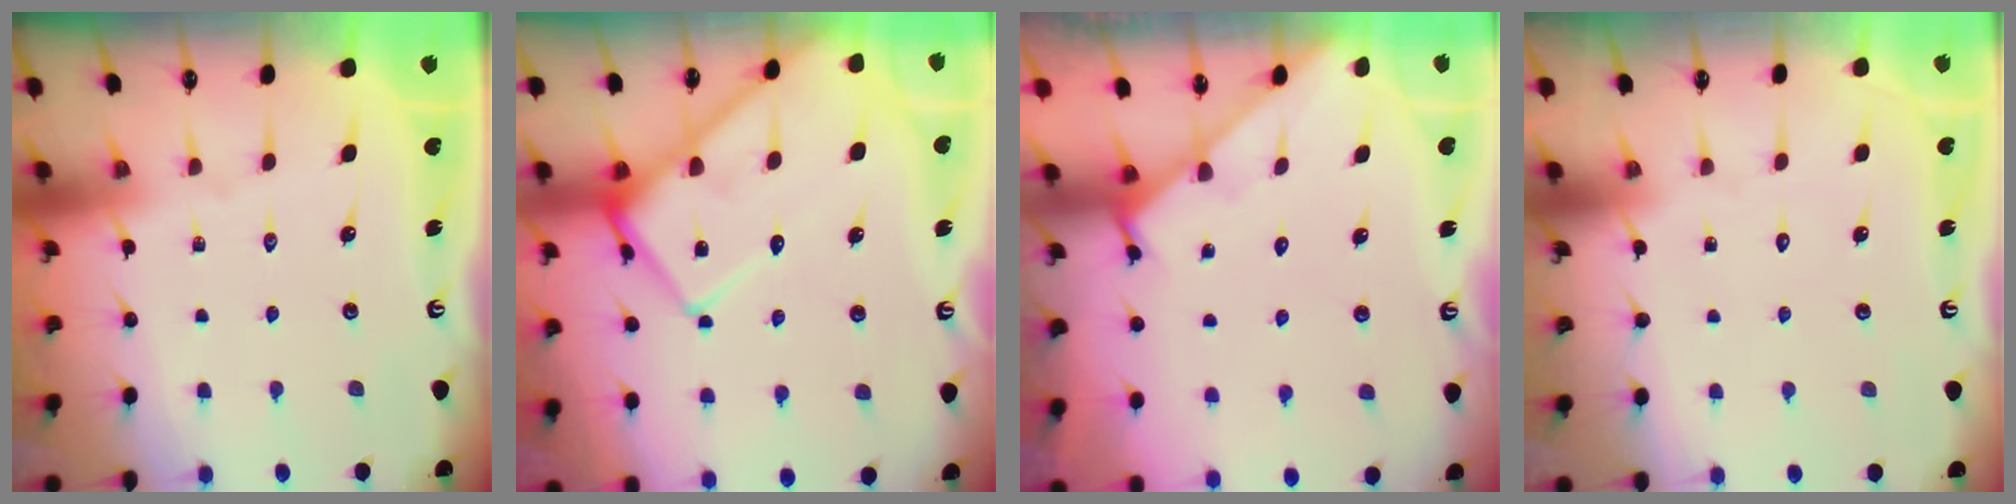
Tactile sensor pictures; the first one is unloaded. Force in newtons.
{"total": 14.4, "press": 14.4, "slide": 1.2}
{"total": 1.2, "press": 1.2, "slide": 0.1}
{"total": 1.6, "press": 1.6, "slide": 0.0}